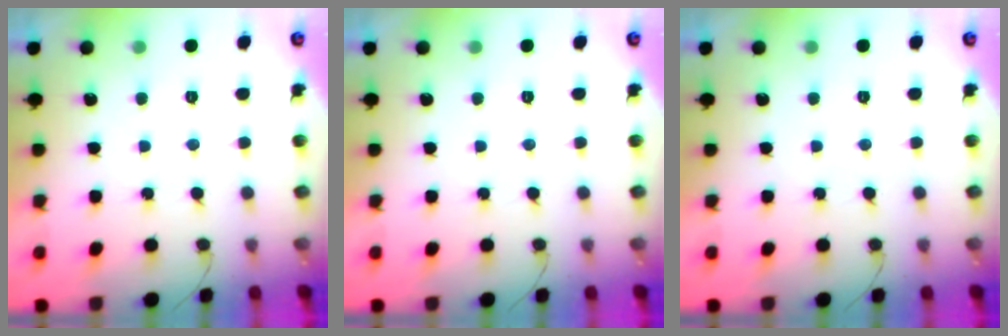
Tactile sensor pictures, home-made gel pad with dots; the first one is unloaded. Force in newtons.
{"total": 0.0}
{"total": 0.0}